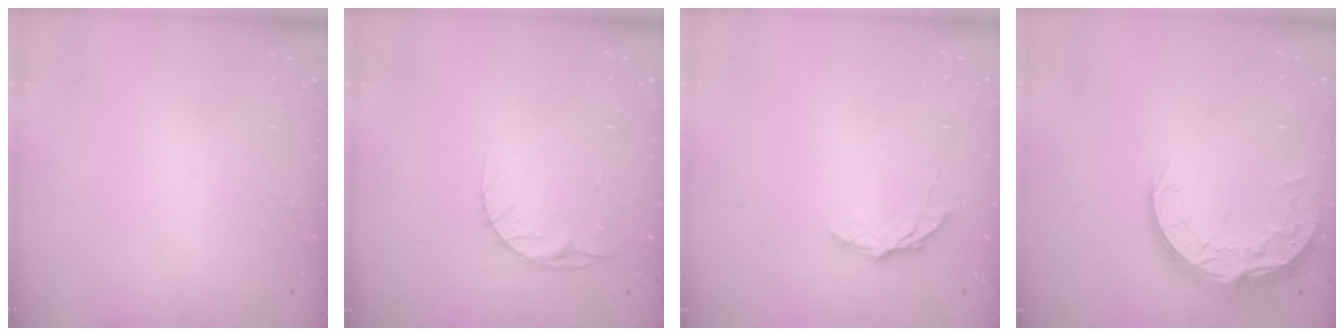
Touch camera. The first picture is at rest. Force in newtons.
{"total": 6.1, "press": 6.0, "slide": 0.6}
{"total": 5.1, "press": 5.1, "slide": 0.4}
{"total": 12.0, "press": 11.9, "slide": 0.8}